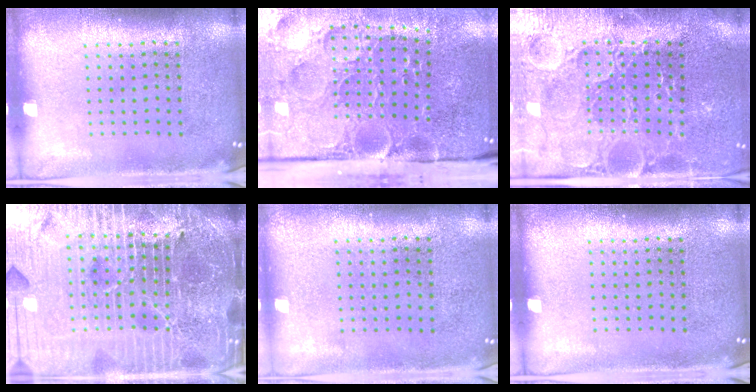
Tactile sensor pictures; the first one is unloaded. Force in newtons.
{"total": 5.3, "press": 4.0, "slide": 3.5}
{"total": 3.8, "press": 3.7, "slide": 0.8}
{"total": 7.3, "press": 6.3, "slide": 3.7}
{"total": 0.0}
{"total": 0.0}